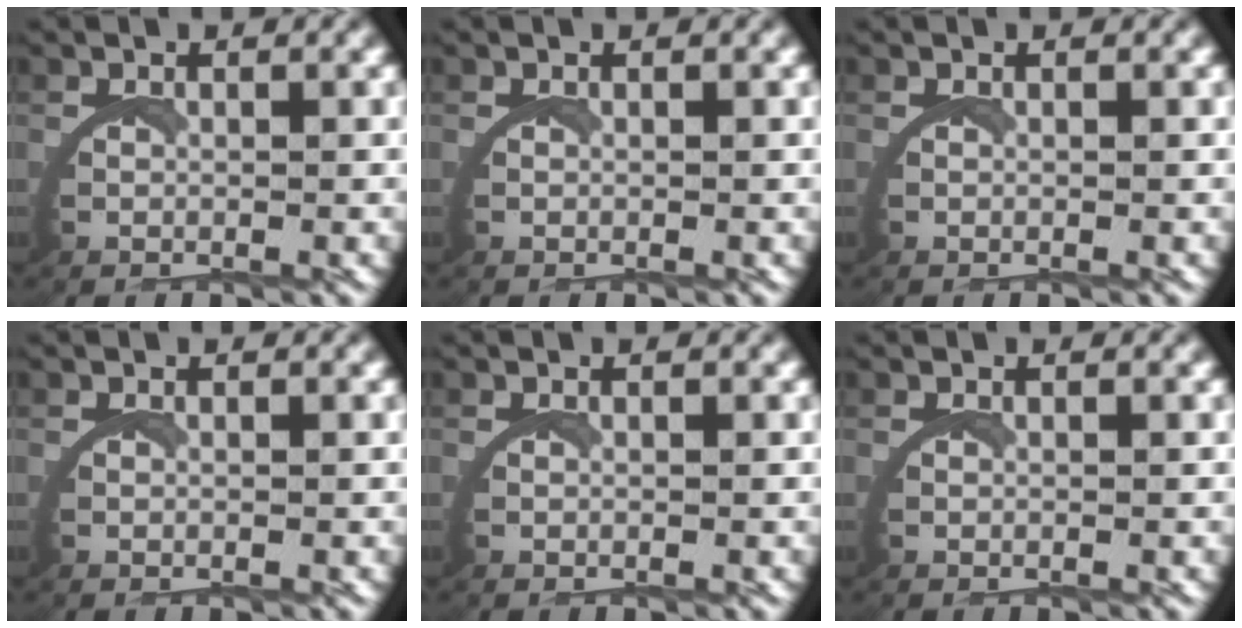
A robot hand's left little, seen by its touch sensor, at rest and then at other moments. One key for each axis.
{"total": 0.0}
{"total": 0.0}
{"total": 0.0}
{"total": 0.0}
{"total": 0.0}